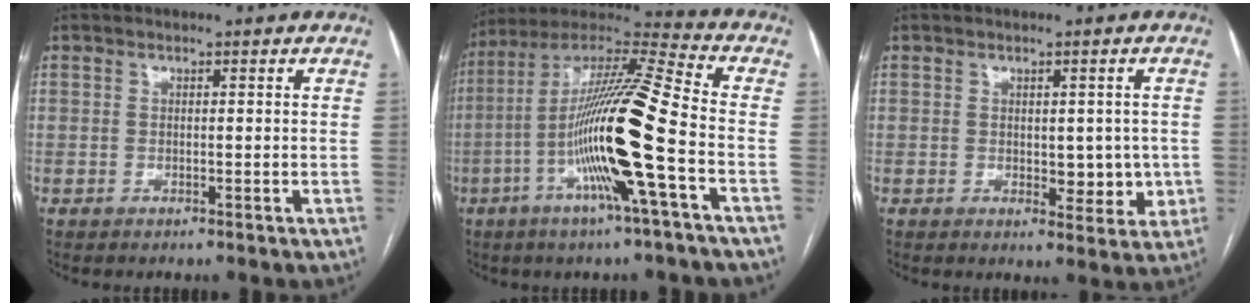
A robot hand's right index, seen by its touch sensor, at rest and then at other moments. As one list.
[{"total": 18.9, "force": [-5.0, -0.4, 18.2], "torque": [-0.351, -0.005, -0.104]}, {"total": 5.1, "force": [-0.1, 2.9, 4.2], "torque": [-0.042, 0.000, 0.007]}]